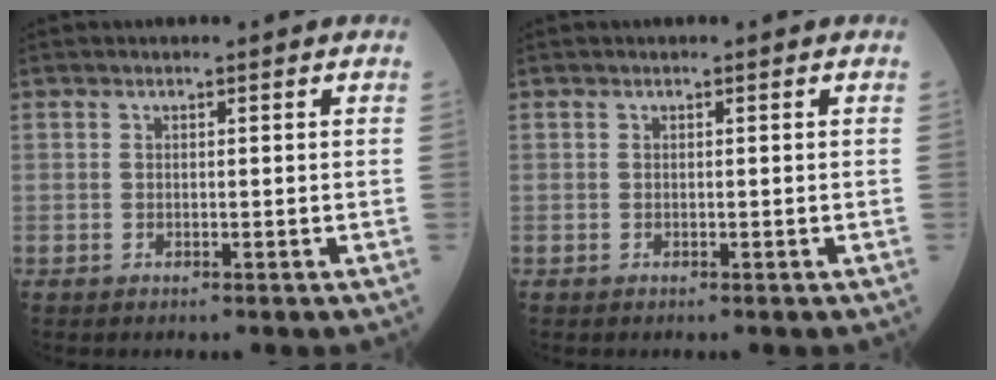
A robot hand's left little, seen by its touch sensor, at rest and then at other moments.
{"total": 0.0}